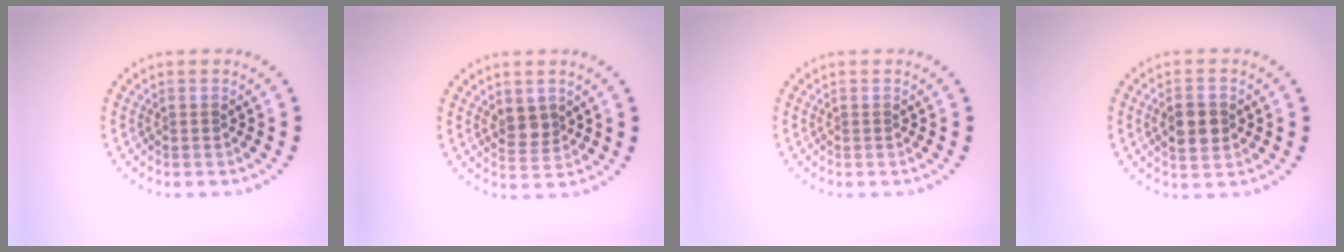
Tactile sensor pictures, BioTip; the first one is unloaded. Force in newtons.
{"total": 2.0, "press": 1.9, "slide": 0.8}
{"total": 0.0}
{"total": 3.3, "press": 3.3, "slide": 0.1}